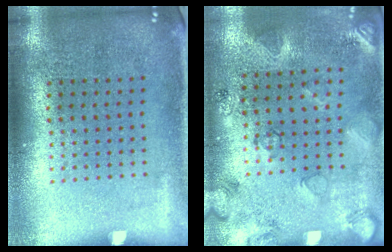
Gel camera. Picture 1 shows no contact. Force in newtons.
{"total": 2.1, "press": 1.8, "slide": 1.2}